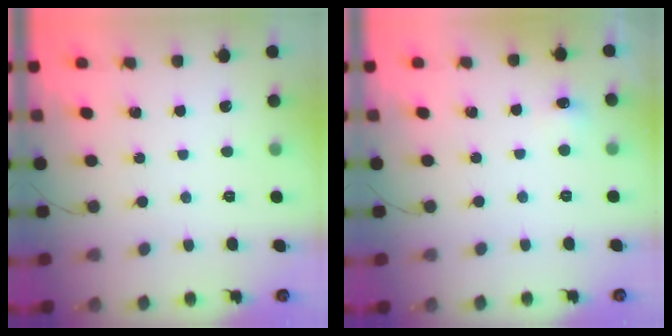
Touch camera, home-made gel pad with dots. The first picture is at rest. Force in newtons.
{"total": 4.7, "press": 4.6, "slide": 1.0}